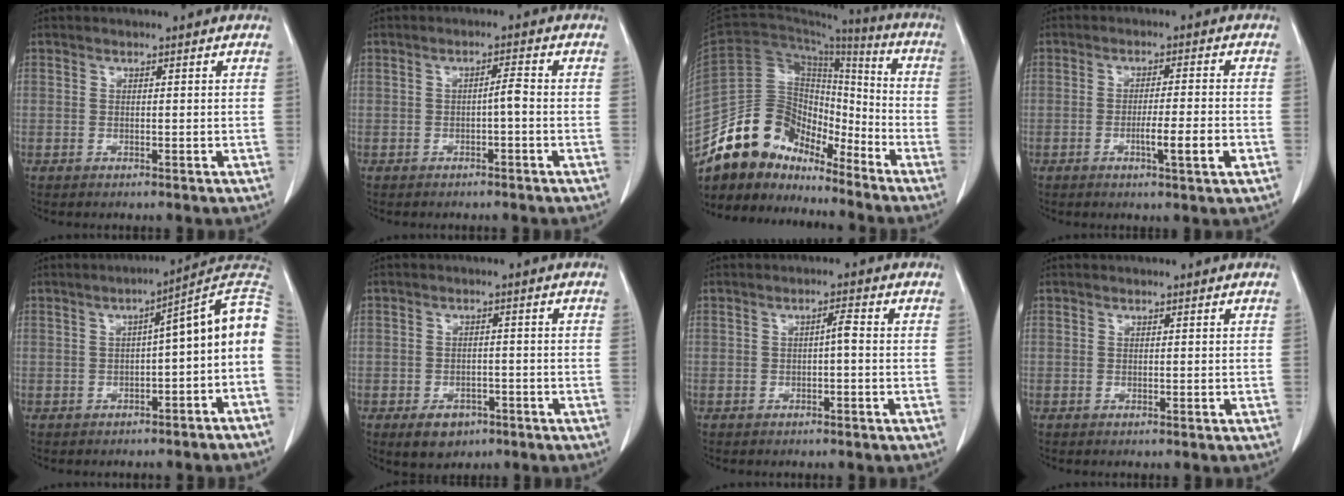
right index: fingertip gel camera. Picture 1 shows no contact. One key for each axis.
{"total": 1.8, "fx": -0.5, "fy": 0.1, "fz": 1.7, "tx": -0.026, "ty": 0.004, "tz": -0.009}
{"total": 15.3, "fx": -12.6, "fy": 7.0, "fz": 5.2, "tx": -0.088, "ty": 0.061, "tz": -0.230}
{"total": 5.7, "fx": -2.0, "fy": -0.2, "fz": 5.3, "tx": -0.081, "ty": -0.006, "tz": -0.030}
{"total": 9.8, "fx": -1.8, "fy": 1.4, "fz": 9.5, "tx": -0.118, "ty": 0.037, "tz": -0.030}
{"total": 4.5, "fx": -2.6, "fy": 3.0, "fz": 2.0, "tx": -0.029, "ty": 0.003, "tz": -0.030}
{"total": 1.6, "fx": -0.2, "fy": 0.2, "fz": 1.6, "tx": -0.025, "ty": 0.005, "tz": -0.004}
{"total": 0.0}